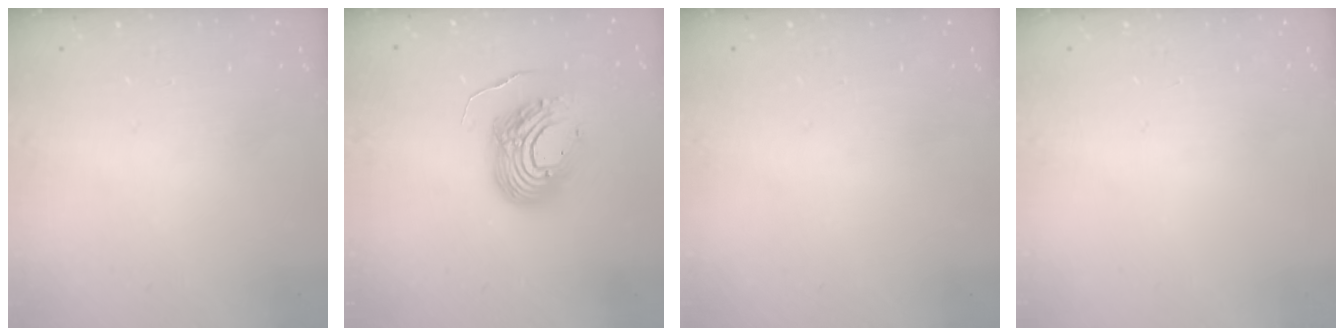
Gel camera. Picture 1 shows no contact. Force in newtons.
{"total": 15.0, "press": 14.9, "slide": 1.9}
{"total": 0.0}
{"total": 0.0}